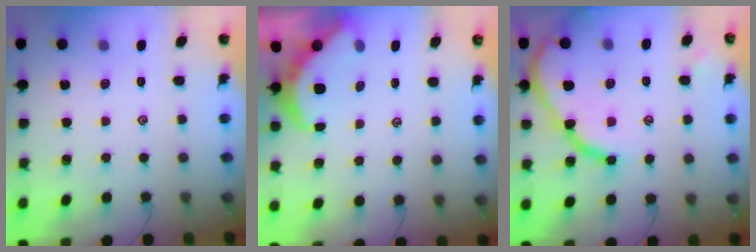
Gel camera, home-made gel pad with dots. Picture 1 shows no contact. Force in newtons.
{"total": 5.4, "press": 5.4, "slide": 0.1}
{"total": 12.6, "press": 12.6, "slide": 1.2}